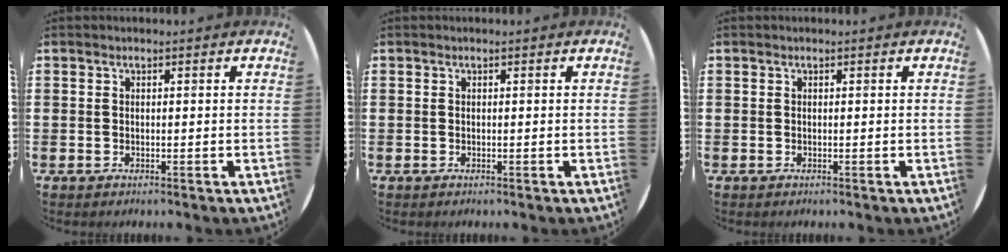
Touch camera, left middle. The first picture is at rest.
{"total": 0.0}
{"total": 0.0}